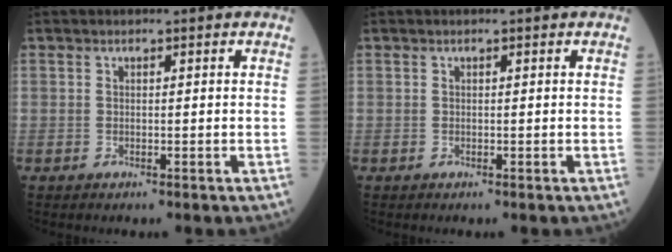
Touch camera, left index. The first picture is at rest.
{"total": 0.0}